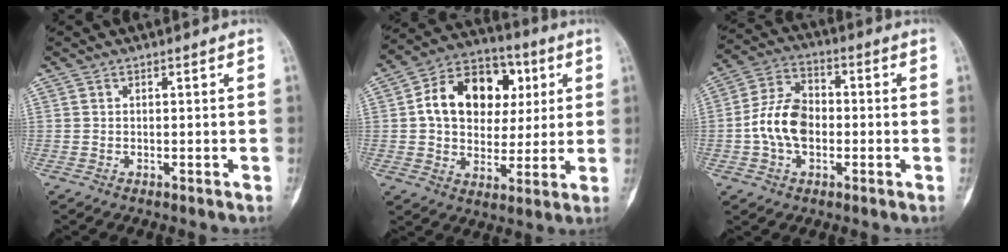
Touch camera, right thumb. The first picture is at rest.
{"total": 17.4, "force": [3.5, 12.8, 11.2], "torque": [-0.139, 0.014, 0.053]}
{"total": 10.6, "force": [-1.4, 7.2, 7.7], "torque": [-0.135, 0.028, -0.035]}